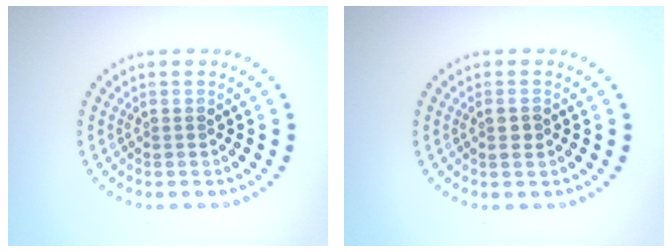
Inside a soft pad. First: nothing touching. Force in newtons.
{"total": 1.2, "press": 1.1, "slide": 0.4}